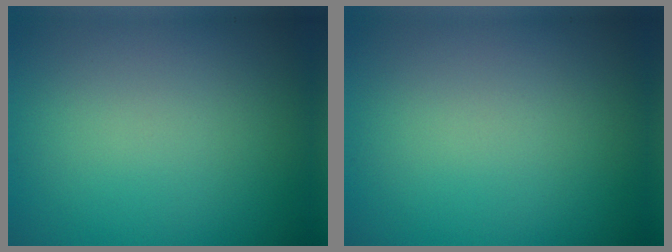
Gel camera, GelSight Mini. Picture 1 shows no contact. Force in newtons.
{"total": 0.0}